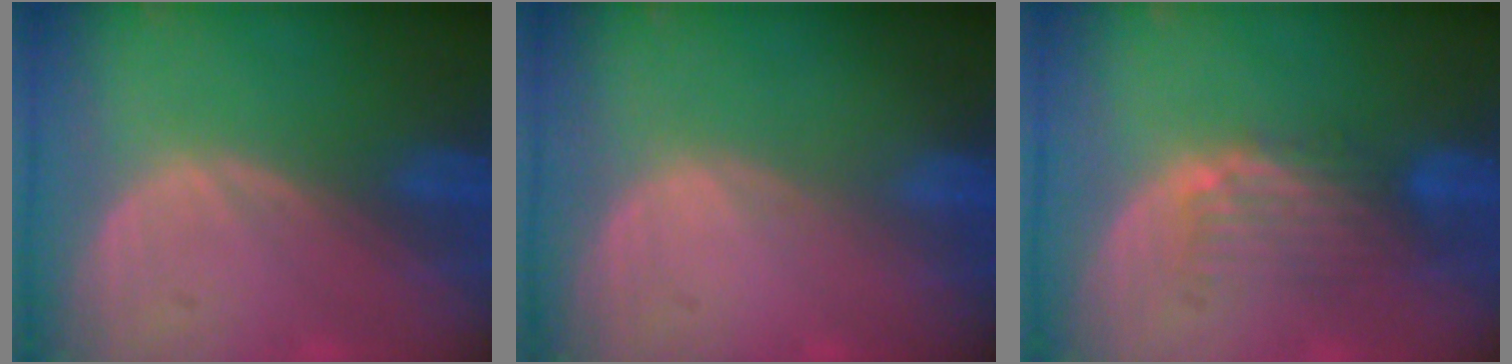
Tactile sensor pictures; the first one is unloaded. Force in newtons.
{"total": 0.0}
{"total": 5.0, "press": 4.2, "slide": 2.7}